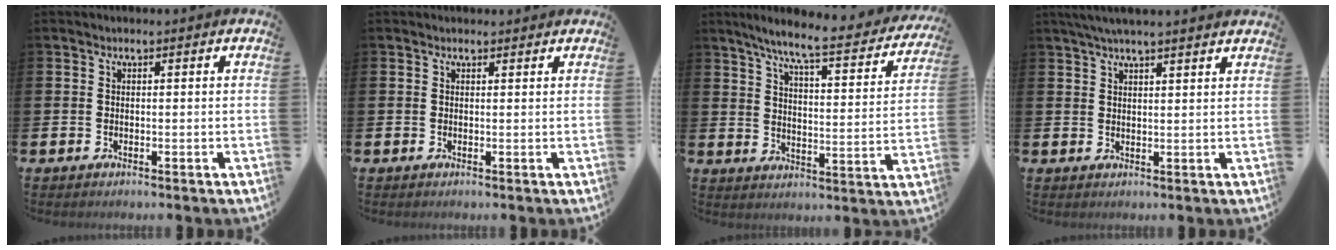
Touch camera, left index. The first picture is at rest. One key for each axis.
{"total": 0.7, "fx": 0.6, "fy": 0.4, "fz": 0.1, "tx": 0.006, "ty": 0.002, "tz": 0.009}
{"total": 7.6, "fx": 6.5, "fy": 0.6, "fz": 3.9, "tx": -0.097, "ty": -0.048, "tz": 0.104}
{"total": 3.9, "fx": 3.5, "fy": 0.0, "fz": 1.7, "tx": -0.040, "ty": -0.005, "tz": 0.065}